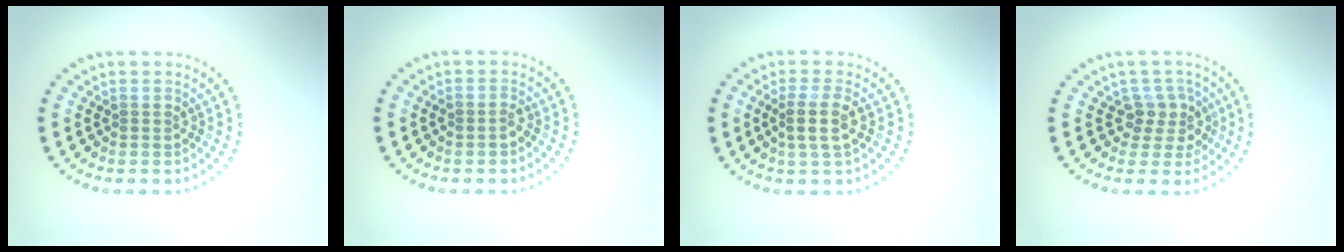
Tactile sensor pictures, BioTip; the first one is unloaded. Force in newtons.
{"total": 0.9, "press": 0.9, "slide": 0.3}
{"total": 2.6, "press": 2.2, "slide": 1.3}
{"total": 2.6, "press": 2.0, "slide": 1.6}